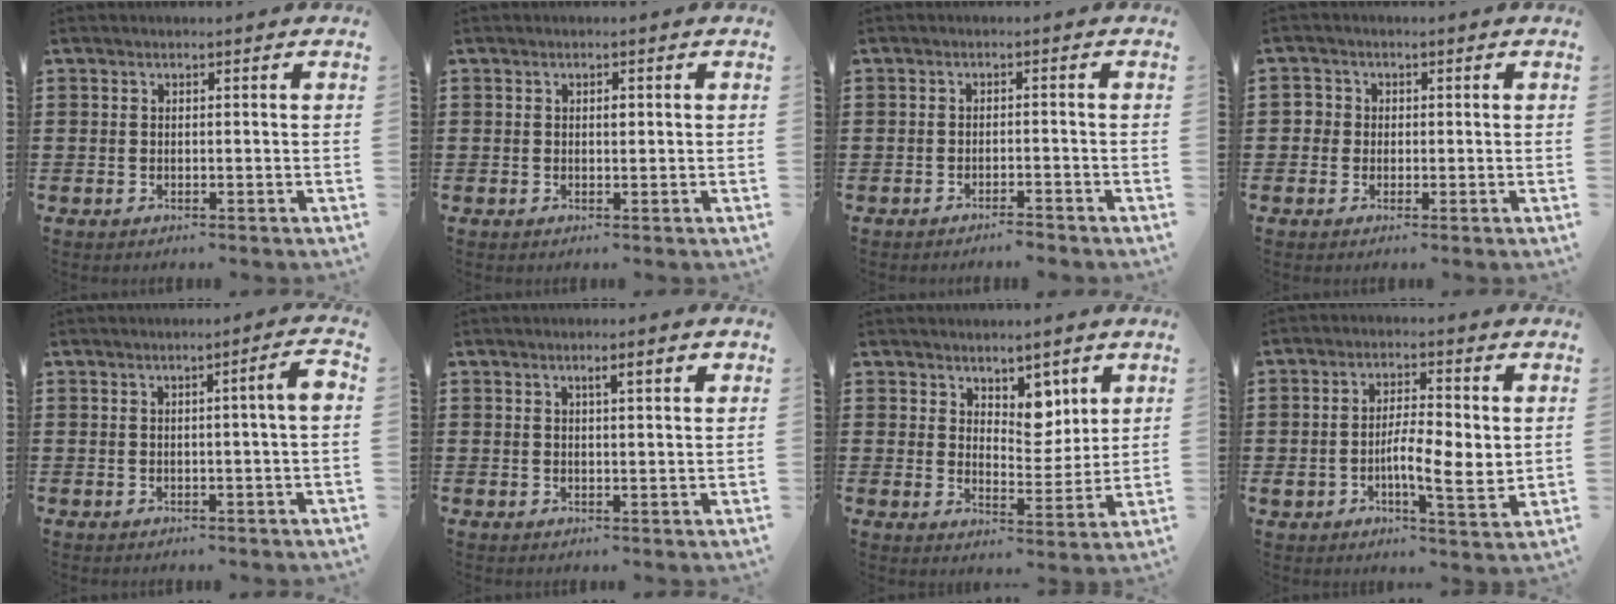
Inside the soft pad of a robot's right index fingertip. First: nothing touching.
{"total": 0.8, "force": [0.2, 0.4, 0.7], "torque": [-0.014, 0.001, 0.002]}
{"total": 1.8, "force": [-1.7, -0.1, 0.4], "torque": [-0.010, 0.000, -0.035]}
{"total": 2.0, "force": [-0.2, 1.9, 0.5], "torque": [-0.019, 0.007, -0.007]}
{"total": 3.5, "force": [0.2, -0.2, 3.4], "torque": [-0.053, -0.005, -0.002]}
{"total": 2.4, "force": [0.8, 0.3, 2.3], "torque": [-0.038, -0.001, 0.008]}
{"total": 5.7, "force": [4.0, 3.5, 2.0], "torque": [-0.033, -0.011, 0.069]}
{"total": 6.1, "force": [-0.7, 2.5, 5.6], "torque": [-0.106, 0.003, -0.015]}